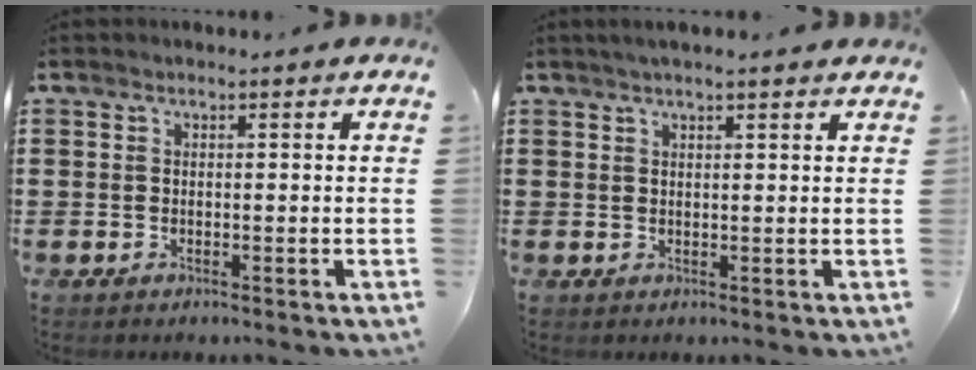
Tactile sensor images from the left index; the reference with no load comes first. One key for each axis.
{"total": 1.7, "fx": 1.3, "fy": 0.2, "fz": 1.0, "tx": -0.020, "ty": 0.002, "tz": 0.024}